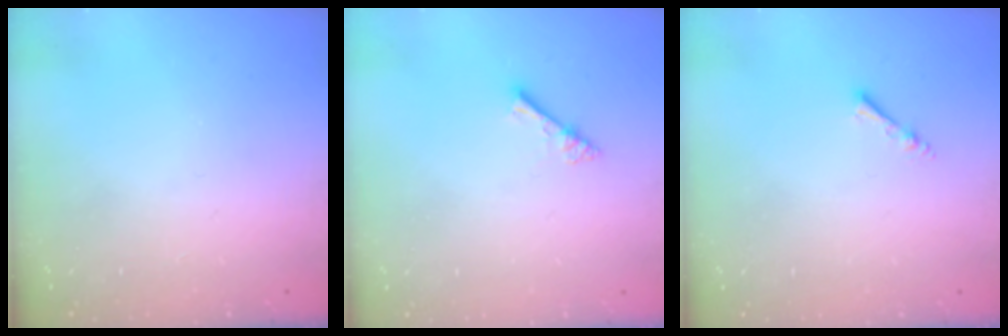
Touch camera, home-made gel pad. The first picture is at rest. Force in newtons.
{"total": 2.7, "press": 2.7, "slide": 0.2}
{"total": 2.2, "press": 2.1, "slide": 0.4}